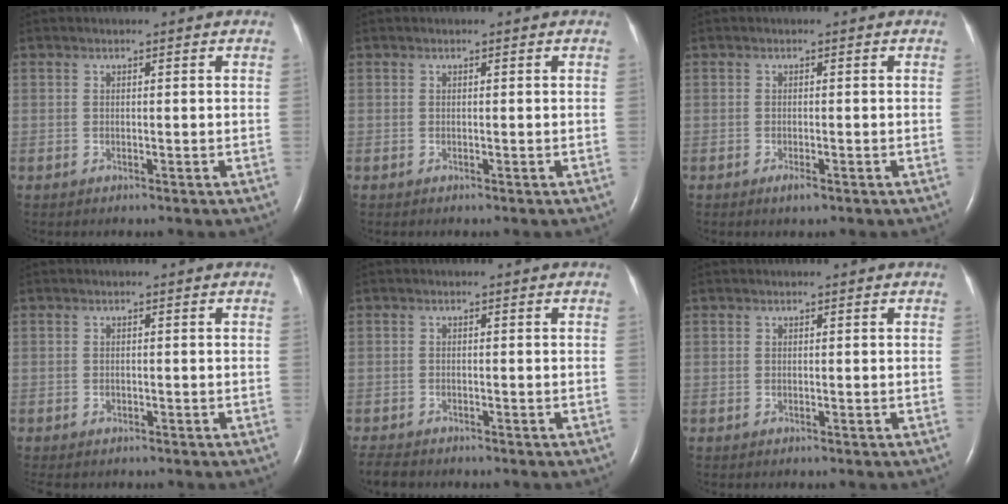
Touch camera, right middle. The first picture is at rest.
{"total": 0.0}
{"total": 1.2, "force": [-0.8, 0.3, 1.0], "torque": [-0.021, -0.003, -0.011]}
{"total": 0.9, "force": [-0.6, 0.6, 0.3], "torque": [-0.013, 0.000, -0.009]}
{"total": 2.9, "force": [-2.7, 0.9, 0.9], "torque": [-0.018, -0.009, -0.042]}
{"total": 0.0}